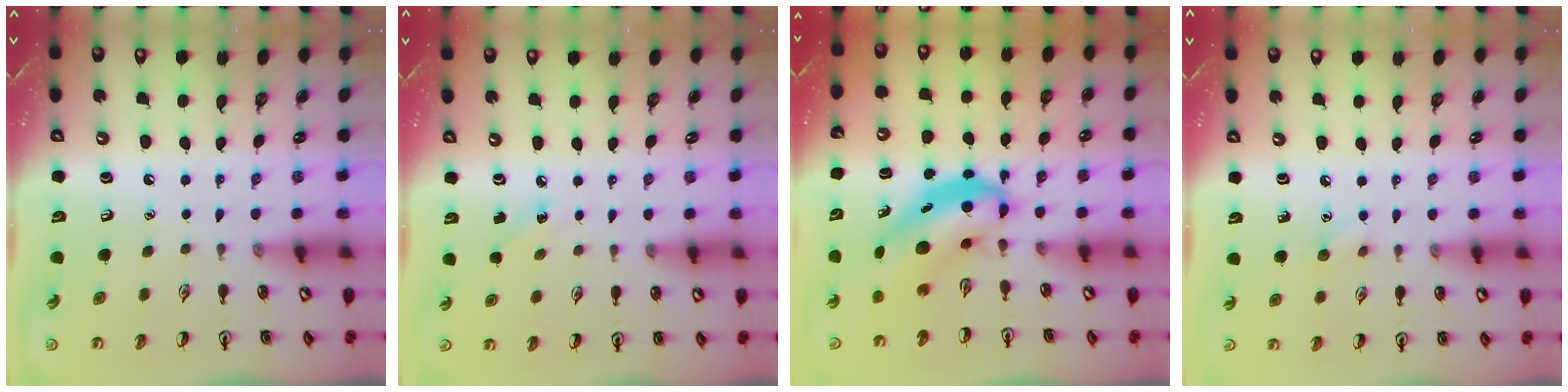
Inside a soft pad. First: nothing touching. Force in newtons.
{"total": 3.8, "press": 3.5, "slide": 1.4}
{"total": 6.2, "press": 6.0, "slide": 1.6}
{"total": 5.4, "press": 5.1, "slide": 1.7}